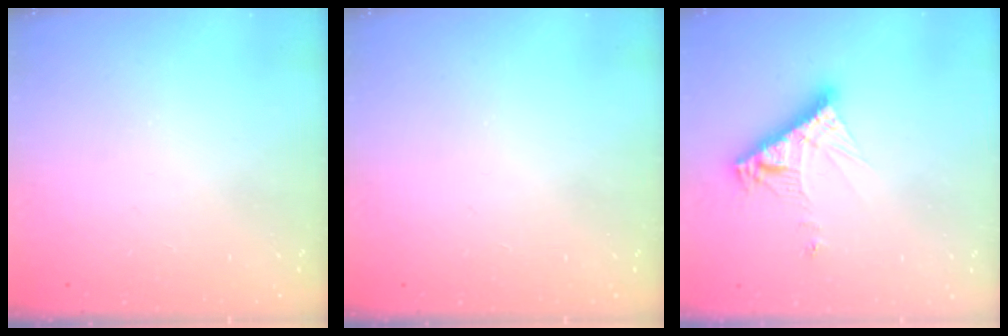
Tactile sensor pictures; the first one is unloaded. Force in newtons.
{"total": 0.0}
{"total": 10.2, "press": 10.1, "slide": 0.8}